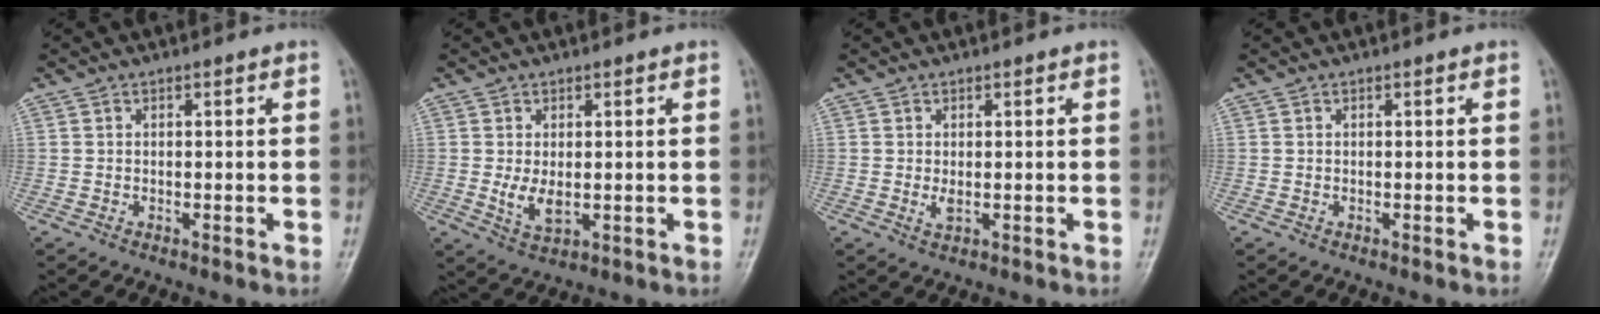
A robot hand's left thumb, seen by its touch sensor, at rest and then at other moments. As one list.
[{"total": 4.2, "force": [0.1, 2.5, 3.5], "torque": [-0.061, -0.012, 0.008]}, {"total": 1.8, "force": [0.2, 1.0, 1.5], "torque": [-0.024, -0.005, 0.006]}, {"total": 0.0}]